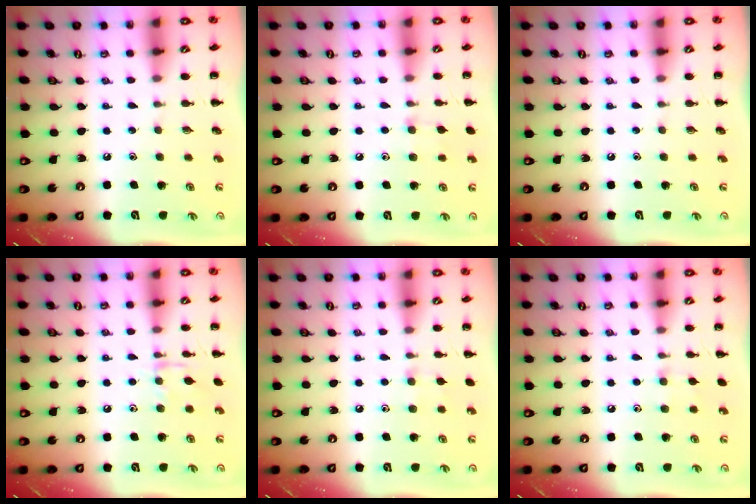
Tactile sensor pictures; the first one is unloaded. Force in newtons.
{"total": 5.5, "press": 5.0, "slide": 2.2}
{"total": 0.0}
{"total": 7.1, "press": 7.0, "slide": 1.2}
{"total": 5.6, "press": 5.3, "slide": 1.8}
{"total": 5.6, "press": 5.3, "slide": 1.8}